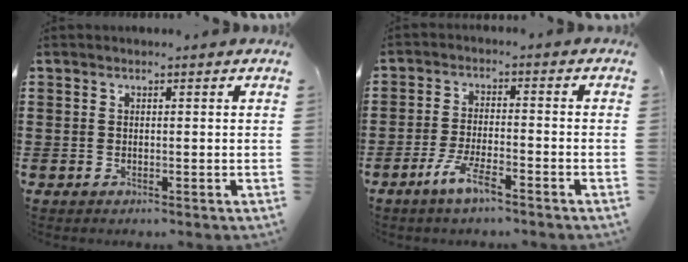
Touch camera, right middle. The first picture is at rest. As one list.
[{"total": 5.2, "force": [-3.4, 0.8, 3.9], "torque": [-0.089, -0.010, -0.065]}]